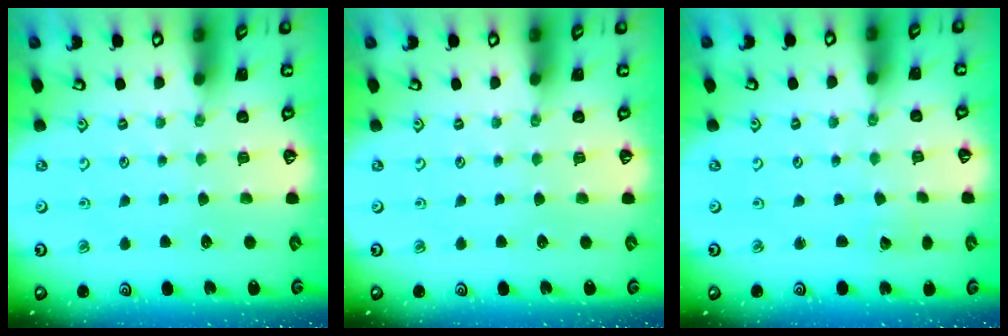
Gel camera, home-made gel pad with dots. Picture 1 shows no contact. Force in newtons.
{"total": 0.0}
{"total": 1.5, "press": 1.5, "slide": 0.0}